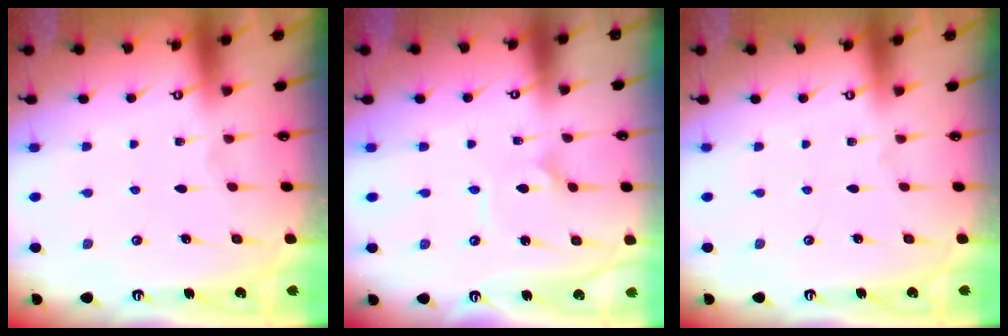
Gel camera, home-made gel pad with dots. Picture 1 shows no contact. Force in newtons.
{"total": 2.6, "press": 2.6, "slide": 0.3}
{"total": 0.0}